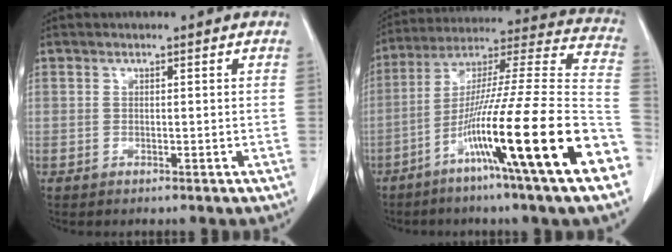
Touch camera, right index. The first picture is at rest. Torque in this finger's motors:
{"motor_torque": [2.14, 0.00, 0.73, 0.21]}